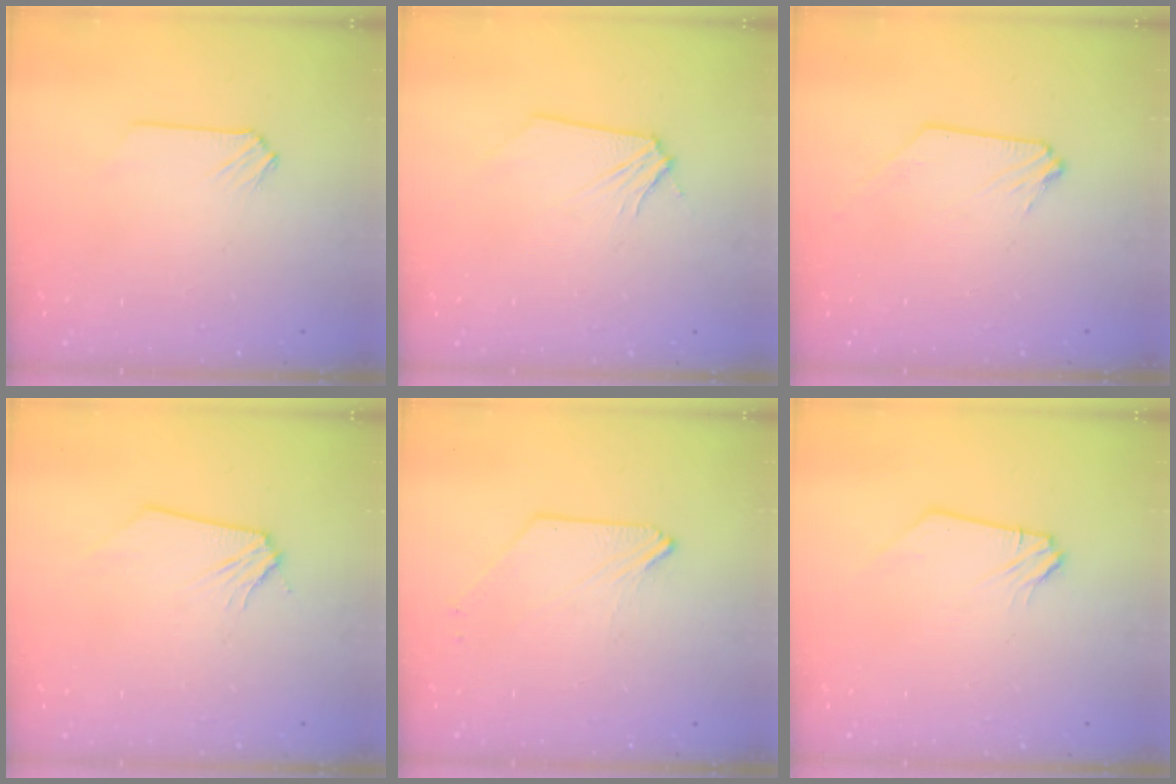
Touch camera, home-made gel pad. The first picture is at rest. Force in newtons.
{"total": 0.0}
{"total": 0.0}
{"total": 0.0}
{"total": 1.7, "press": 1.6, "slide": 0.3}
{"total": 0.0}